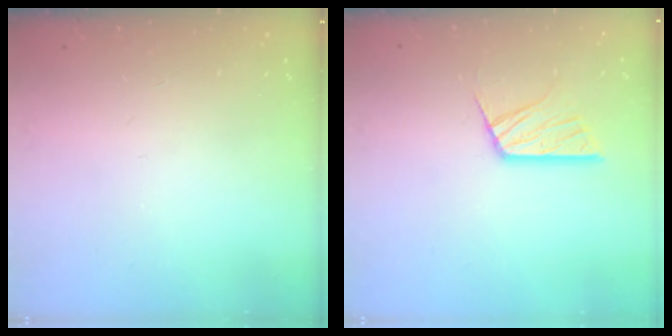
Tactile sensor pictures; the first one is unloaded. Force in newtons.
{"total": 10.6, "press": 10.5, "slide": 0.9}